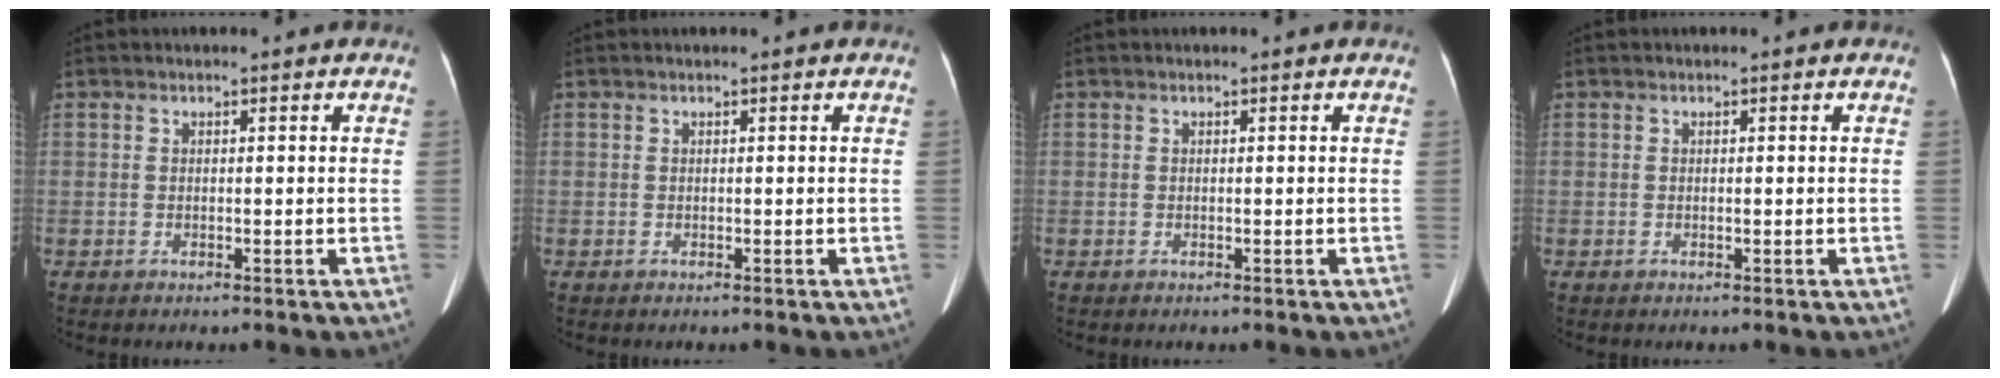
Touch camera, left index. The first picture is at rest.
{"total": 0.0}
{"total": 0.0}
{"total": 0.0}